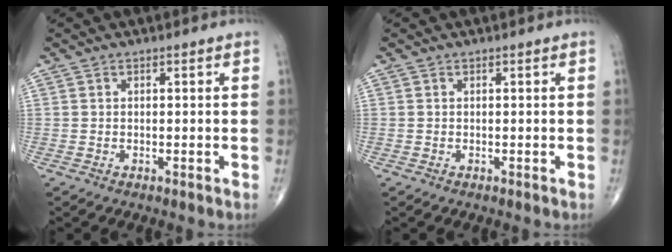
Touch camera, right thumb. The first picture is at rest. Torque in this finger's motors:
{"motor_torque": [0.24, 0.11, 0.06, 0.14, 0.03]}